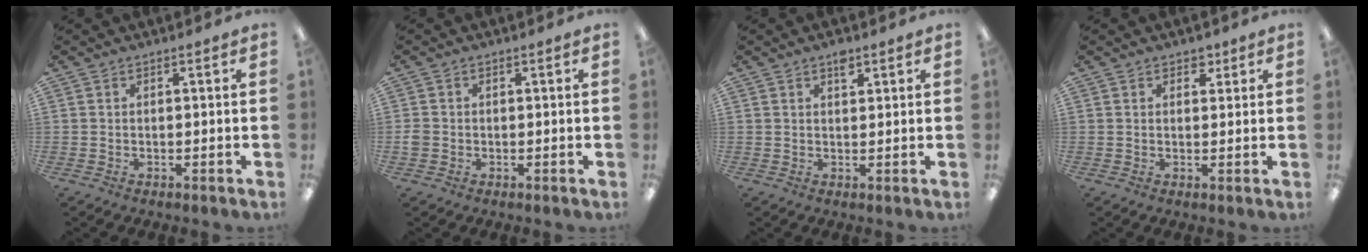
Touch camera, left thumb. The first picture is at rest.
{"total": 1.8, "force": [-0.3, 1.6, 0.6], "torque": [-0.009, 0.004, -0.007]}
{"total": 2.7, "force": [1.8, 1.4, 1.5], "torque": [-0.009, -0.008, 0.027]}
{"total": 2.6, "force": [1.7, 1.8, 0.9], "torque": [-0.003, -0.002, 0.027]}